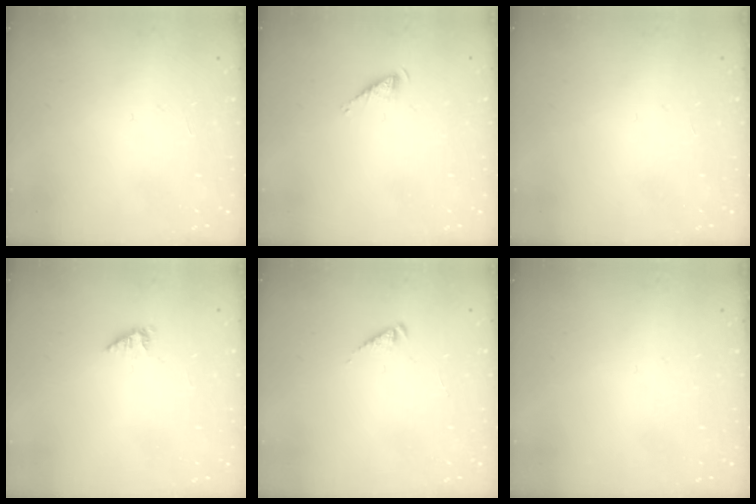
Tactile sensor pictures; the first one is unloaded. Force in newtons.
{"total": 2.6, "press": 2.6, "slide": 0.4}
{"total": 0.0}
{"total": 2.1, "press": 2.1, "slide": 0.3}
{"total": 1.9, "press": 1.8, "slide": 0.4}
{"total": 0.0}